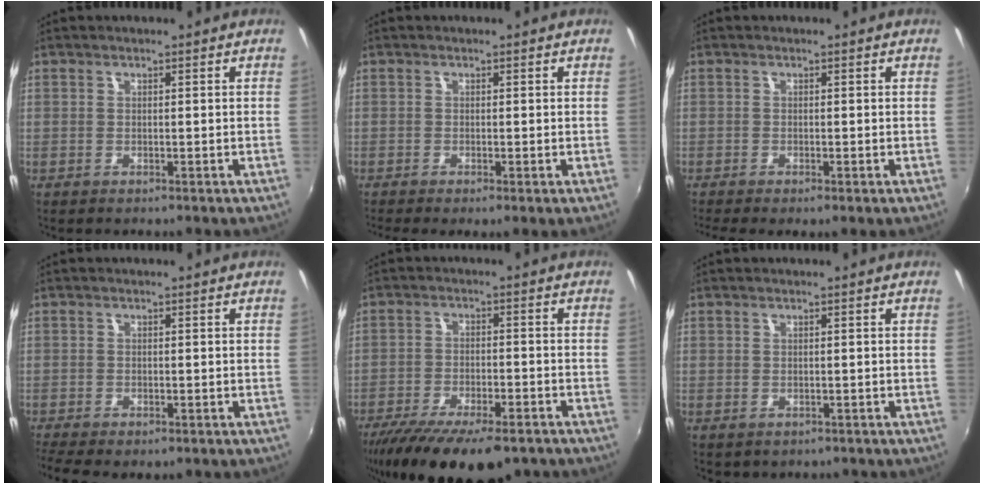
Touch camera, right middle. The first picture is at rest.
{"total": 1.4, "force": [-0.5, -0.6, 1.1], "torque": [-0.019, -0.008, -0.010]}
{"total": 2.2, "force": [-1.2, -0.5, 1.8], "torque": [-0.031, -0.012, -0.021]}
{"total": 6.2, "force": [-4.6, 1.8, 3.8], "torque": [-0.094, -0.034, -0.077]}
{"total": 17.9, "force": [-13.5, 5.2, 10.6], "torque": [-0.208, -0.053, -0.208]}
{"total": 1.2, "force": [-0.6, 0.8, 0.6], "torque": [-0.013, -0.007, -0.007]}